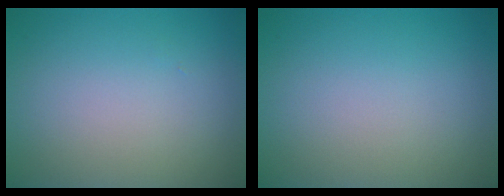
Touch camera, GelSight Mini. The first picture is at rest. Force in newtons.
{"total": 0.0}